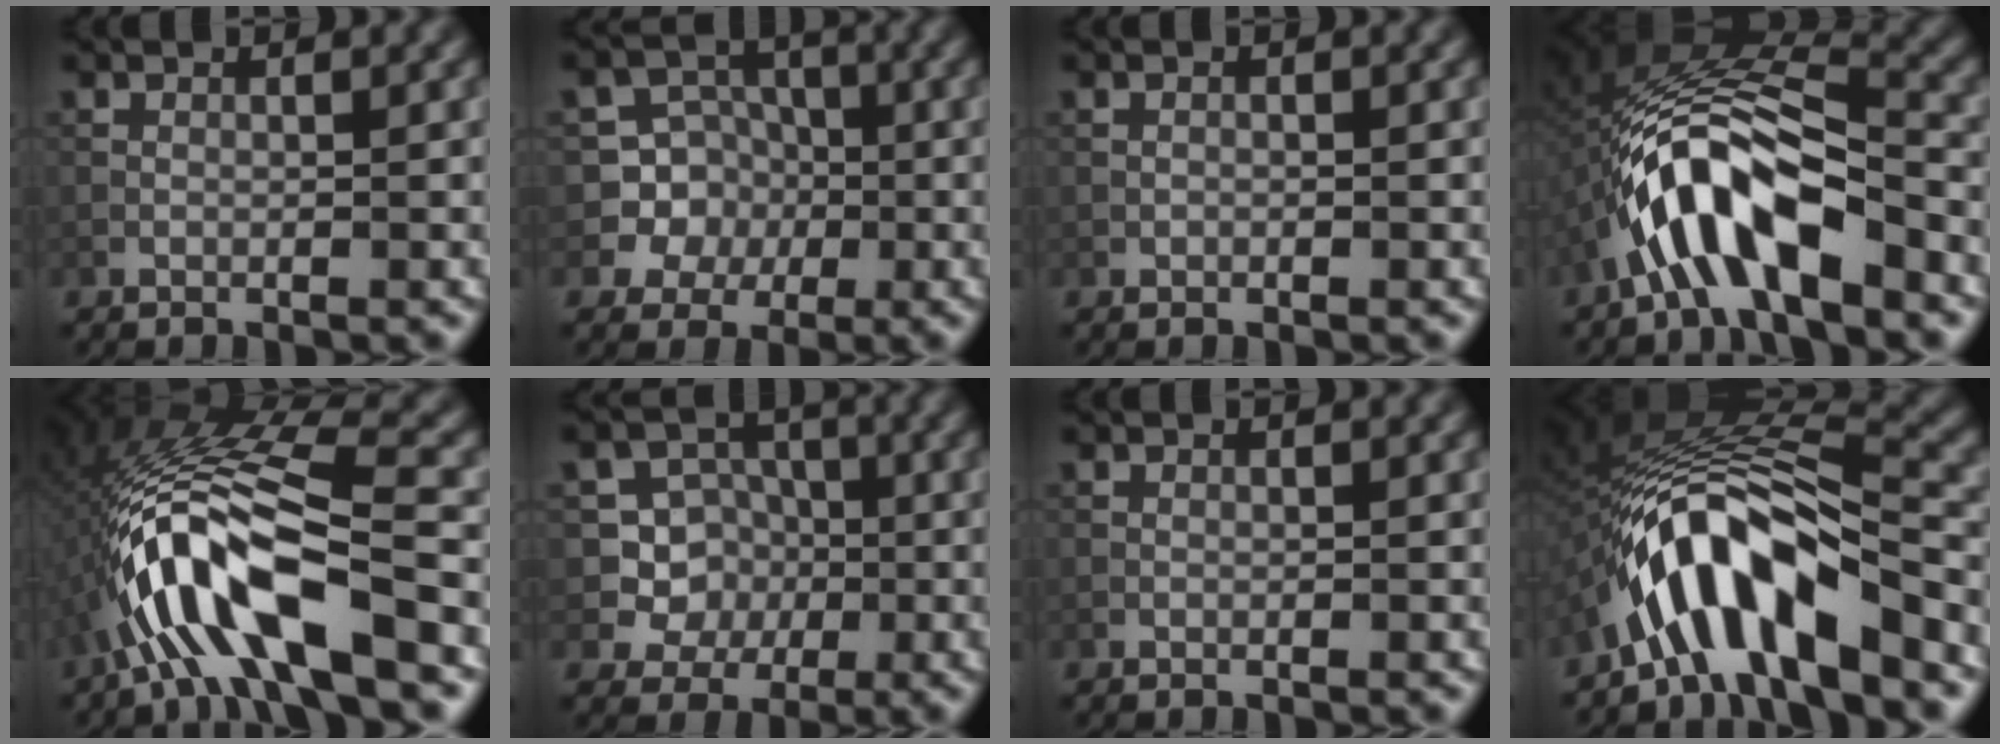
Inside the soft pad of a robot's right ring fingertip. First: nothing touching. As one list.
[{"total": 6.3, "force": [-1.4, 6.1, 0.5], "torque": [0.008, 0.019, -0.039]}, {"total": 0.0}, {"total": 9.0, "force": [-4.5, 2.9, 7.3], "torque": [-0.129, 0.020, -0.077]}, {"total": 10.9, "force": [-4.0, 2.5, 9.8], "torque": [-0.197, 0.022, -0.067]}, {"total": 5.5, "force": [-0.6, 5.4, 1.0], "torque": [-0.008, 0.028, -0.028]}, {"total": 0.0}, {"total": 10.2, "force": [-5.8, 2.8, 7.9], "torque": [-0.131, 0.014, -0.098]}]